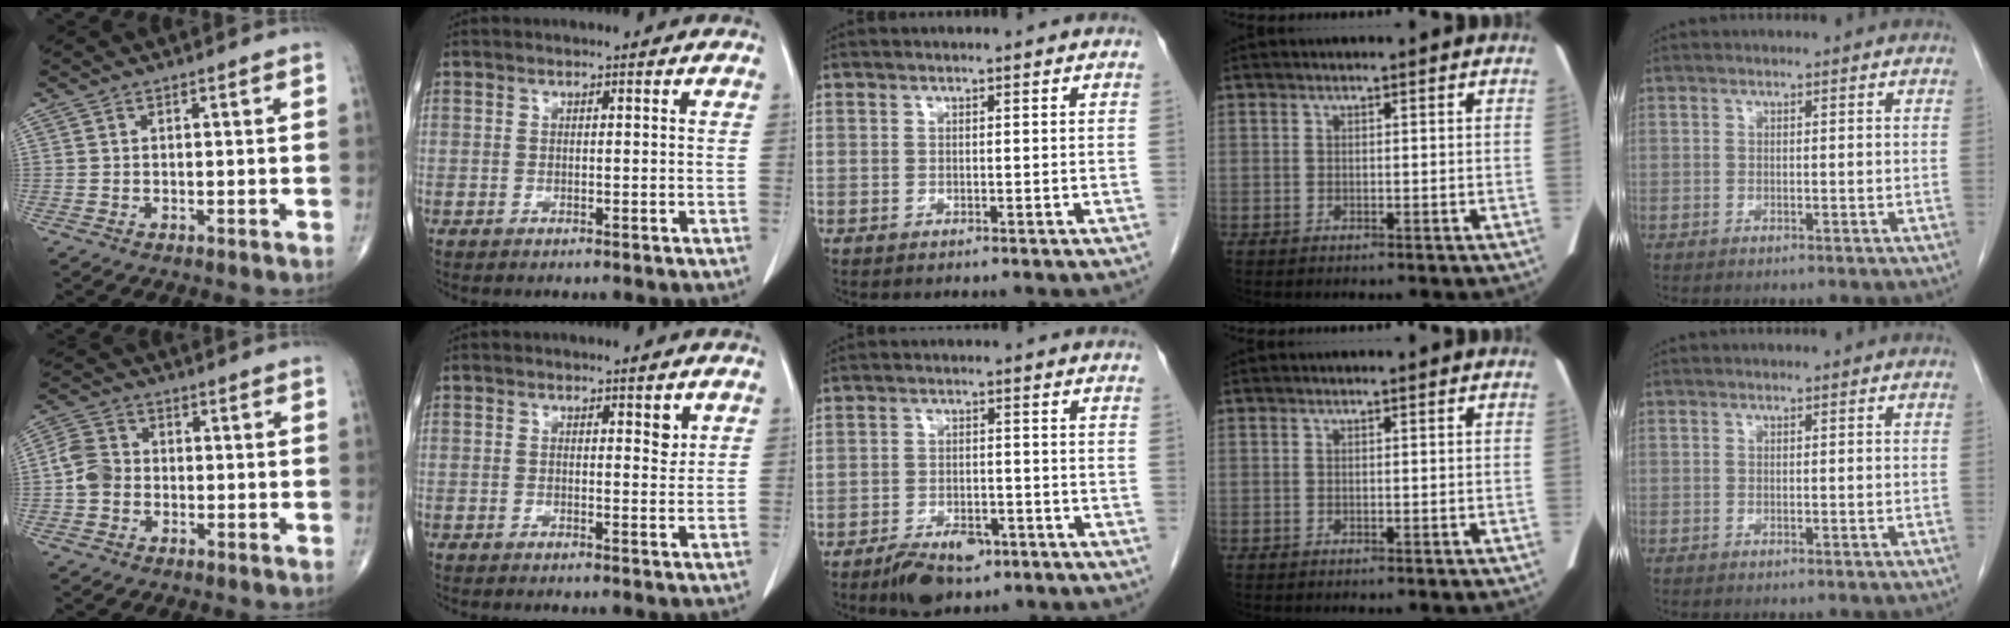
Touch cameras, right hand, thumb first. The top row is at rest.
{"thumb": {"total": 5.0, "force": [-1.0, 4.0, 2.7], "torque": [-0.047, 0.013, -0.029]}, "index": {"total": 1.7, "force": [0.9, 0.7, 1.3], "torque": [-0.016, -0.006, 0.013]}, "middle": {"total": 6.2, "force": [-4.1, 2.8, 3.6], "torque": [-0.062, 0.000, -0.063]}}